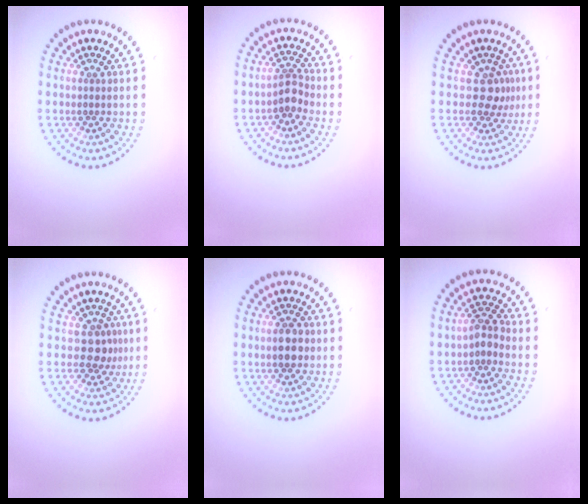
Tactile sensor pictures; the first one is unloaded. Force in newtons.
{"total": 2.1, "press": 1.7, "slide": 1.2}
{"total": 2.0, "press": 1.6, "slide": 1.2}
{"total": 2.1, "press": 1.7, "slide": 1.2}
{"total": 3.2, "press": 3.1, "slide": 0.1}
{"total": 1.8, "press": 1.6, "slide": 0.9}